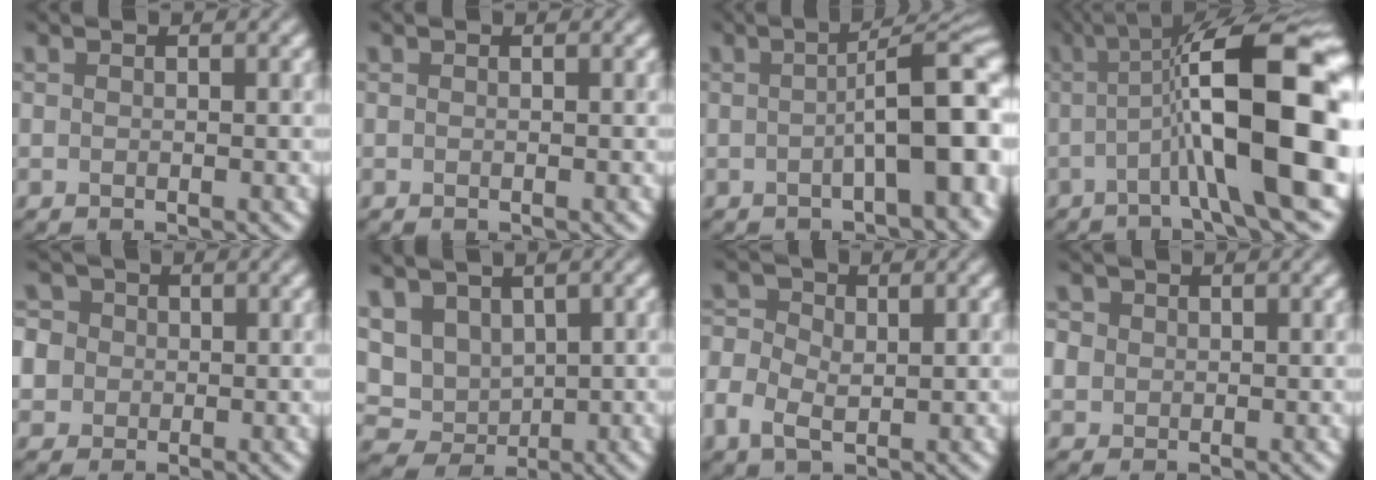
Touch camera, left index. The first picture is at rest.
{"total": 0.0}
{"total": 8.8, "force": [-0.8, 2.9, 8.3], "torque": [-0.104, 0.009, -0.012]}
{"total": 13.6, "force": [-0.8, 3.0, 13.2], "torque": [-0.185, 0.019, -0.021]}
{"total": 6.9, "force": [1.4, 6.2, 2.6], "torque": [-0.062, 0.036, -0.003]}
{"total": 7.5, "force": [2.3, 5.8, 4.2], "torque": [-0.079, 0.011, 0.040]}
{"total": 4.1, "force": [-0.7, 3.1, 2.5], "torque": [-0.053, -0.001, -0.015]}
{"total": 3.0, "force": [1.1, 2.6, 1.1], "torque": [-0.033, 0.014, 0.019]}